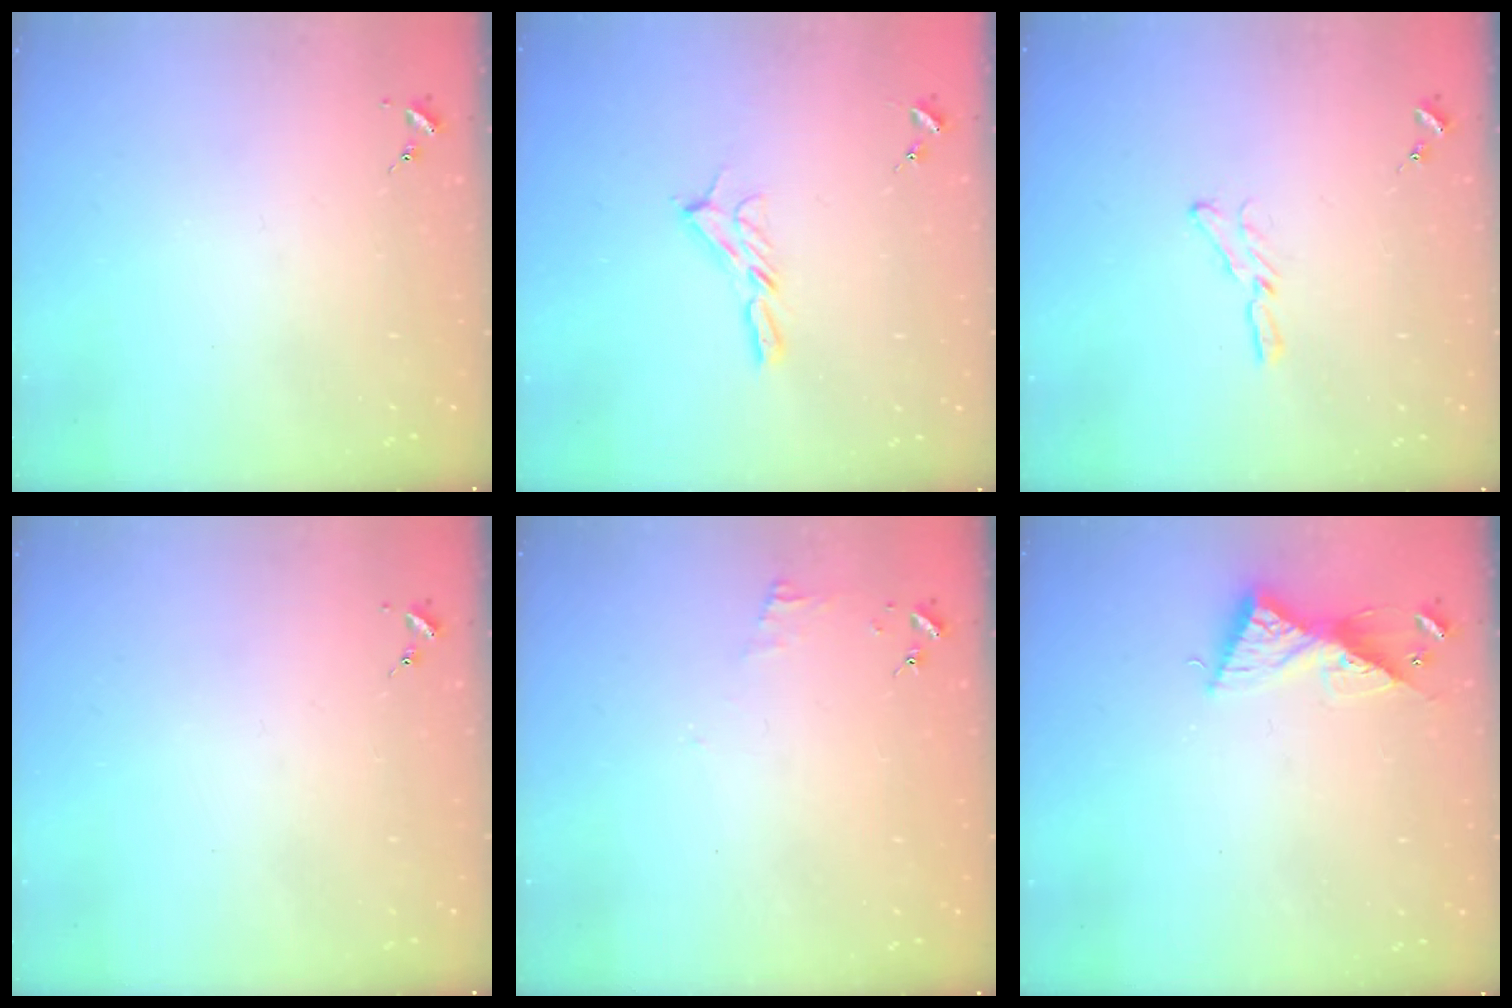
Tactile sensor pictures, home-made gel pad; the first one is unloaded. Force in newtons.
{"total": 7.1, "press": 7.1, "slide": 0.2}
{"total": 4.7, "press": 4.7, "slide": 0.5}
{"total": 0.0}
{"total": 3.9, "press": 3.8, "slide": 0.4}
{"total": 9.3, "press": 9.3, "slide": 0.7}